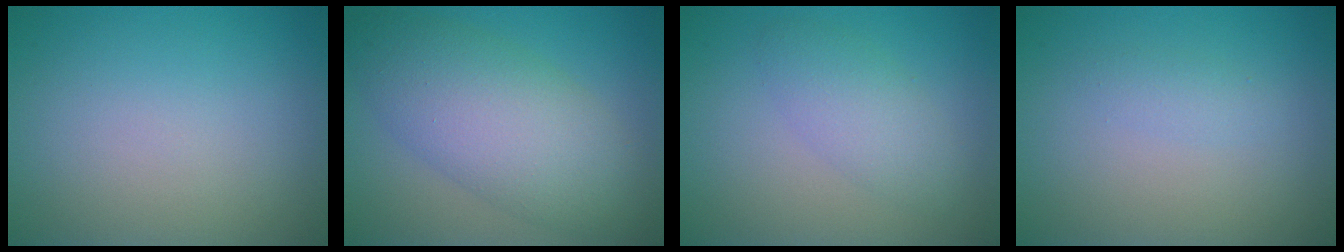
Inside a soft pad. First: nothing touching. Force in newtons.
{"total": 8.1, "press": 8.1, "slide": 0.2}
{"total": 2.9, "press": 2.9, "slide": 0.1}
{"total": 1.1, "press": 1.1, "slide": 0.1}